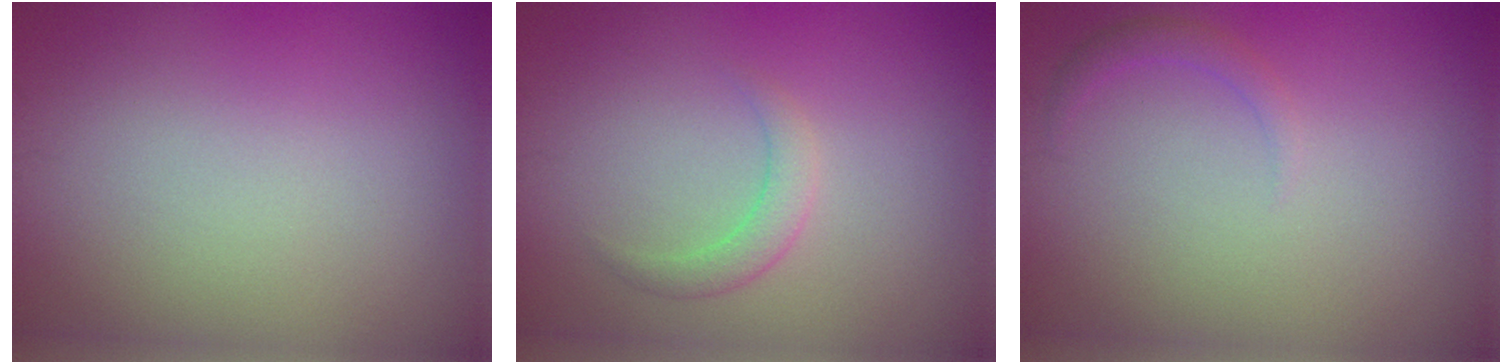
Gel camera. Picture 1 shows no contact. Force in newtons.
{"total": 1.7, "press": 1.7, "slide": 0.0}
{"total": 1.1, "press": 1.1, "slide": 0.0}